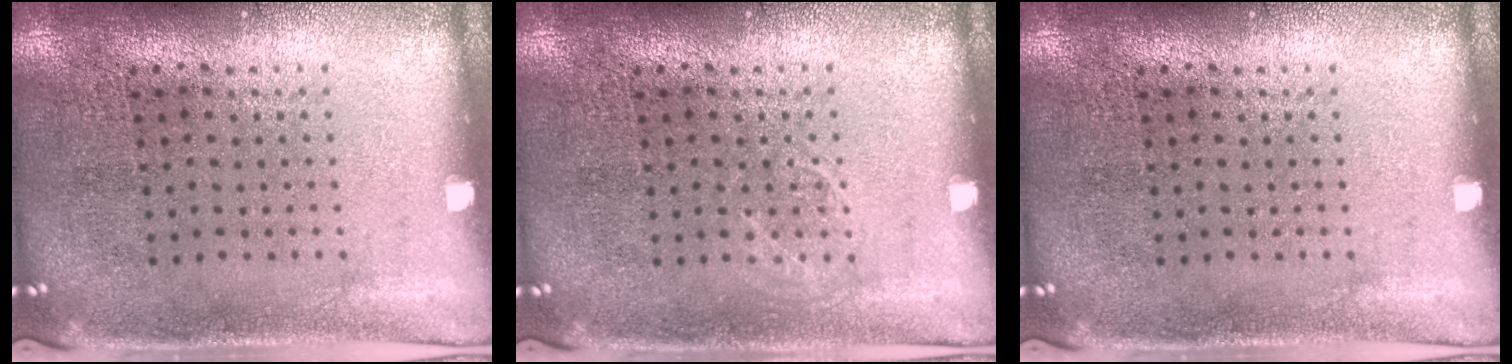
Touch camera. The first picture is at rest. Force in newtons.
{"total": 0.9, "press": 0.8, "slide": 0.2}
{"total": 0.0}